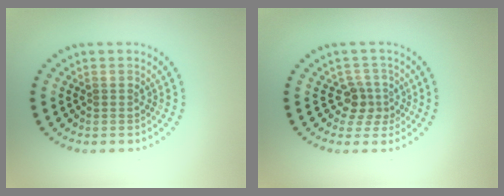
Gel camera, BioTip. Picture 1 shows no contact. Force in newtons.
{"total": 2.3, "press": 1.8, "slide": 1.5}